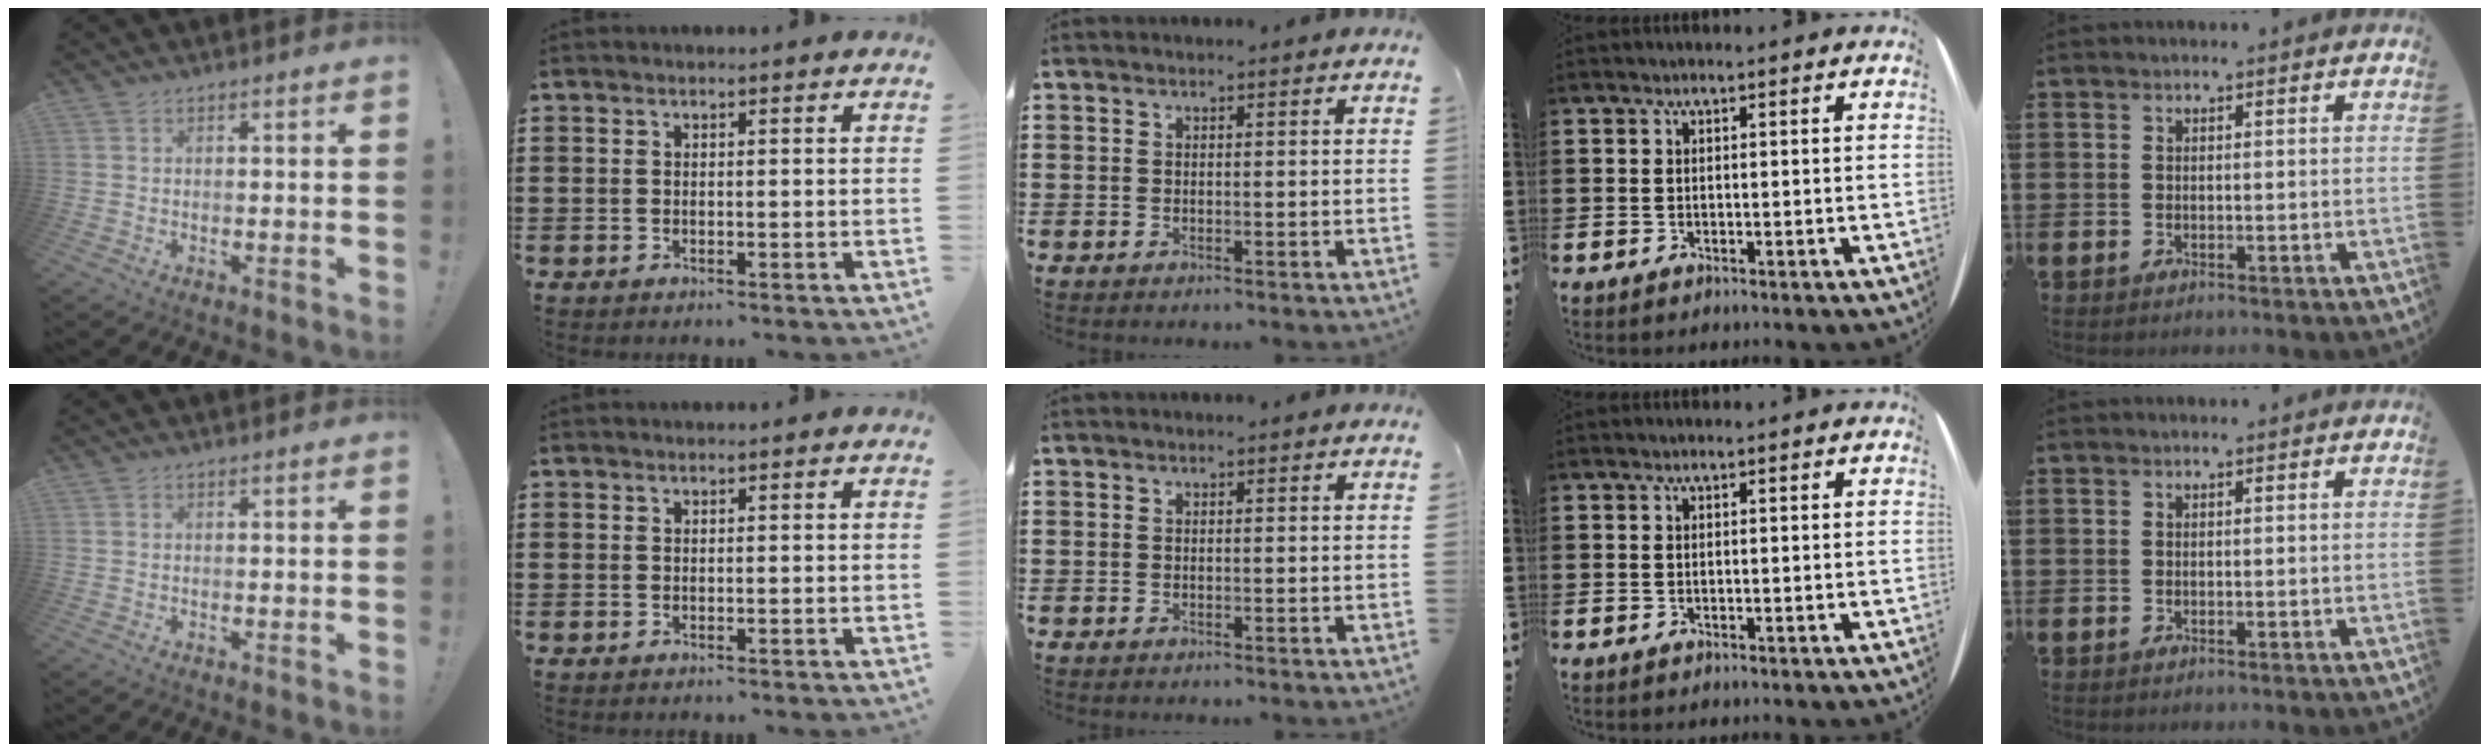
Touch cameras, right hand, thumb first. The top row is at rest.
{}